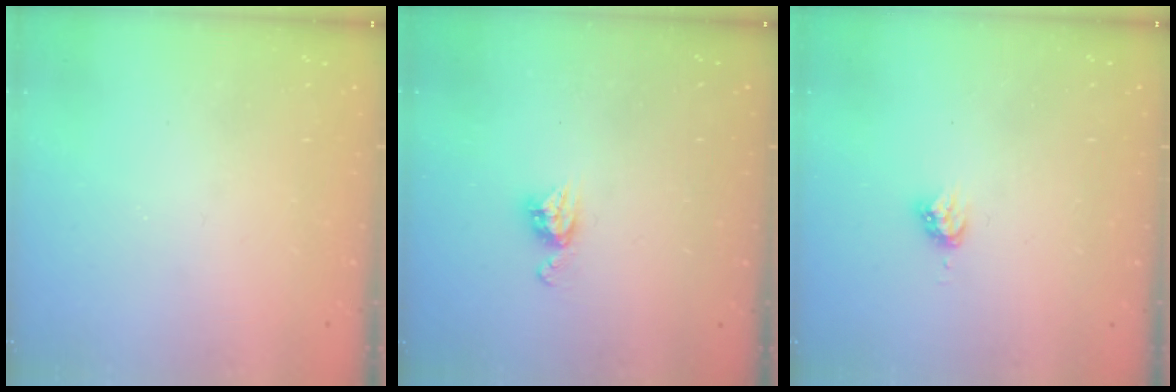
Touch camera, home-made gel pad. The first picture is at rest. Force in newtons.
{"total": 6.0, "press": 6.0, "slide": 0.4}
{"total": 4.3, "press": 4.3, "slide": 0.3}